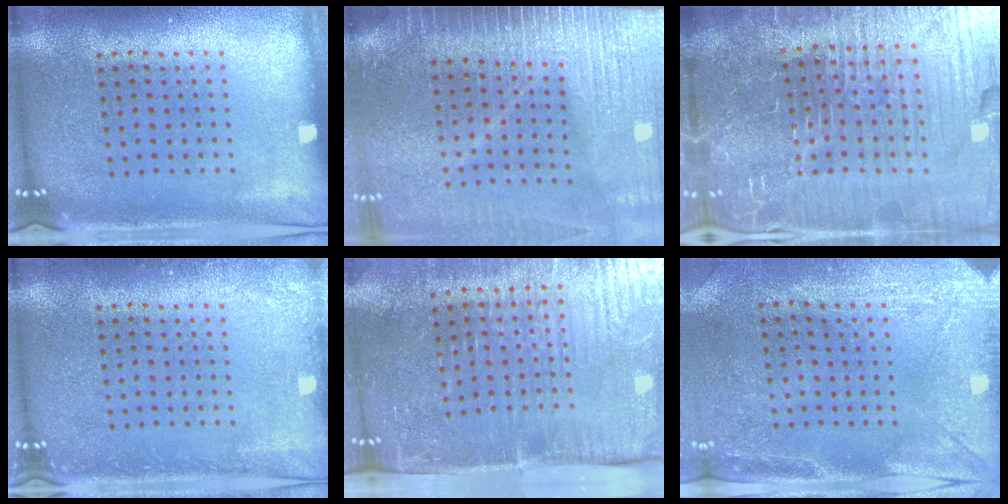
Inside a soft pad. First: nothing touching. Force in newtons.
{"total": 3.9, "press": 3.4, "slide": 1.9}
{"total": 7.6, "press": 6.7, "slide": 3.5}
{"total": 1.2, "press": 1.2, "slide": 0.2}
{"total": 5.3, "press": 4.5, "slide": 2.7}
{"total": 3.0, "press": 2.4, "slide": 1.8}